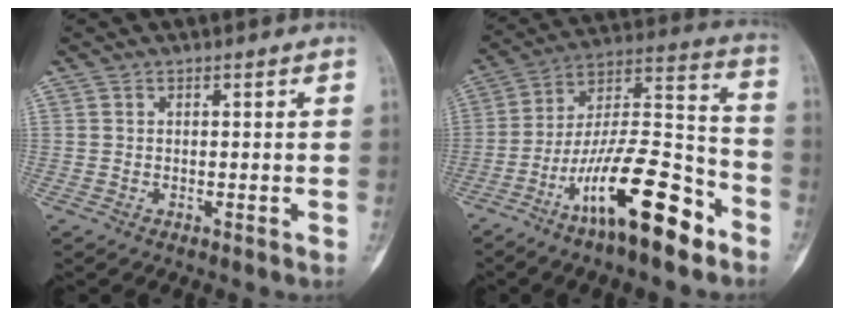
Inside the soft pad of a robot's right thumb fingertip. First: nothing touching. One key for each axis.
{"total": 20.4, "fx": -11.6, "fy": 5.9, "fz": 15.8, "tx": -0.281, "ty": 0.080, "tz": -0.199}